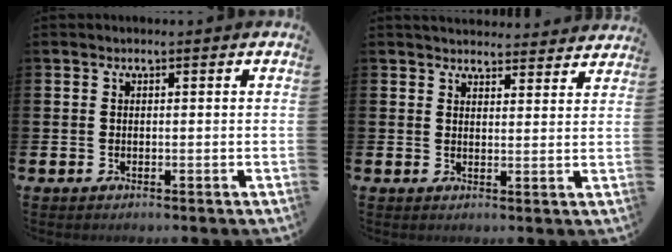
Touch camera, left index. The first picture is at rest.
{"total": 3.9, "force": [3.9, 0.7, 0.2], "torque": [-0.003, -0.023, 0.070]}